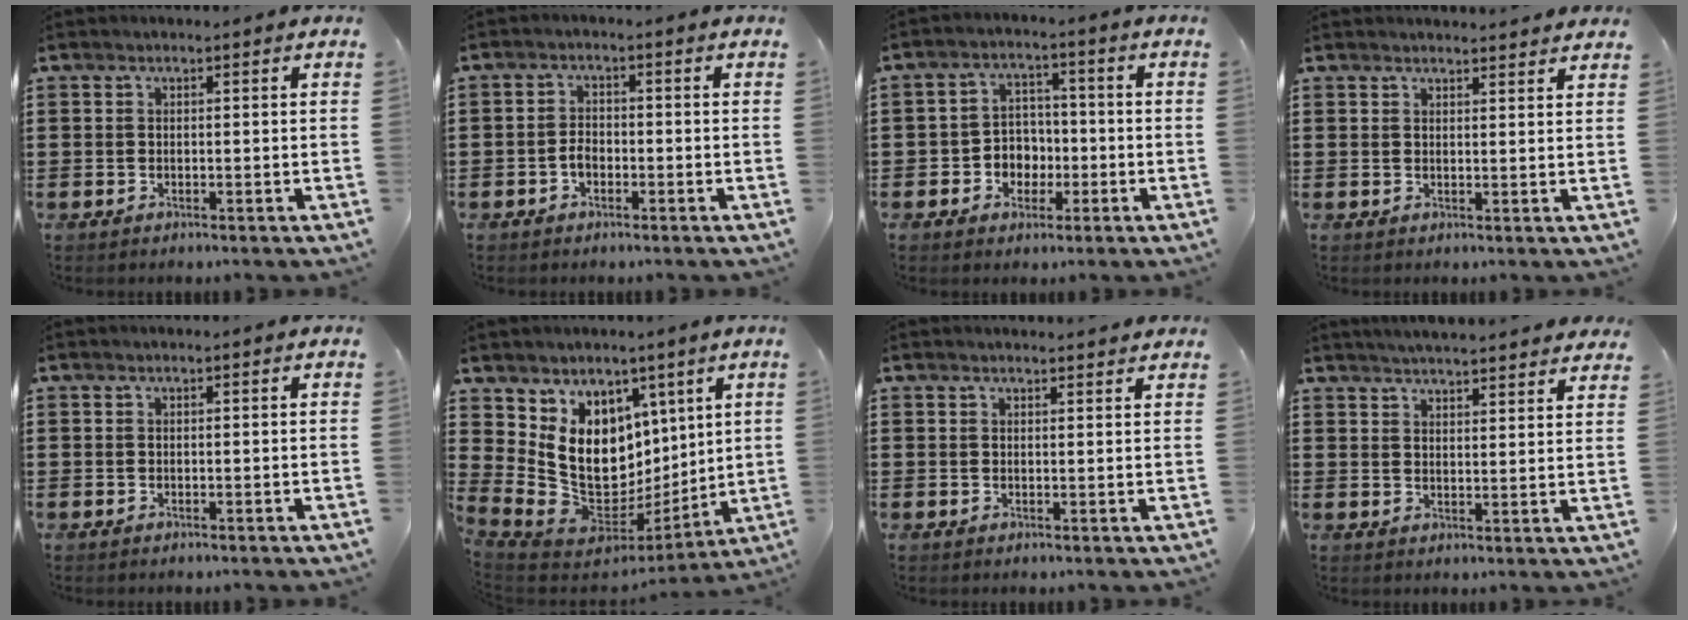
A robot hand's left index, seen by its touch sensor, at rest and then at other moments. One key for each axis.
{"total": 2.2, "fx": -1.0, "fy": 1.3, "fz": 1.4, "tx": -0.037, "ty": 0.001, "tz": -0.023}
{"total": 4.6, "fx": -1.8, "fy": 3.9, "fz": 1.4, "tx": -0.038, "ty": 0.013, "tz": -0.038}
{"total": 1.9, "fx": 1.9, "fy": 0.0, "fz": 0.1, "tx": -0.007, "ty": 0.000, "tz": 0.037}
{"total": 0.0}
{"total": 12.9, "fx": 2.7, "fy": 10.5, "fz": 7.0, "tx": -0.168, "ty": -0.038, "tz": 0.064}
{"total": 1.6, "fx": 1.6, "fy": 0.0, "fz": 0.2, "tx": -0.006, "ty": 0.000, "tz": 0.031}
{"total": 4.1, "fx": 4.1, "fy": -0.4, "fz": 0.4, "tx": -0.021, "ty": -0.019, "tz": 0.073}